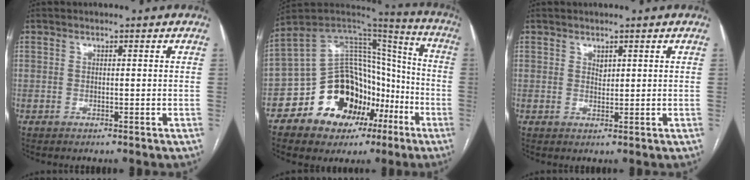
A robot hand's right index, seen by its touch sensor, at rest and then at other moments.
{"total": 19.5, "force": [-8.7, 13.1, 11.4], "torque": [-0.182, 0.060, -0.137]}
{"total": 1.1, "force": [0.7, 0.6, 0.6], "torque": [-0.008, -0.001, 0.014]}